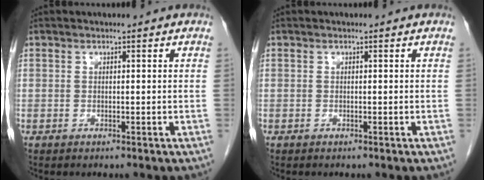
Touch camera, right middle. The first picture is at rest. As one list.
[{"total": 0.0}]